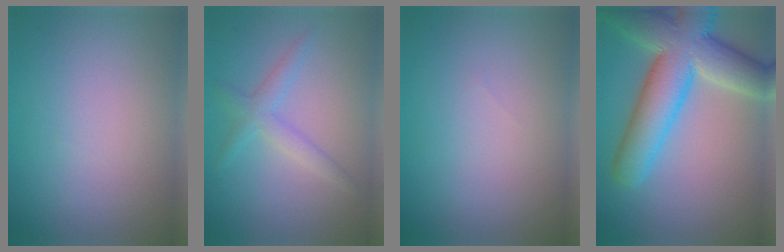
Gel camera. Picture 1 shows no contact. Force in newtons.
{"total": 2.2, "press": 2.2, "slide": 0.1}
{"total": 0.0}
{"total": 10.6, "press": 10.6, "slide": 0.7}